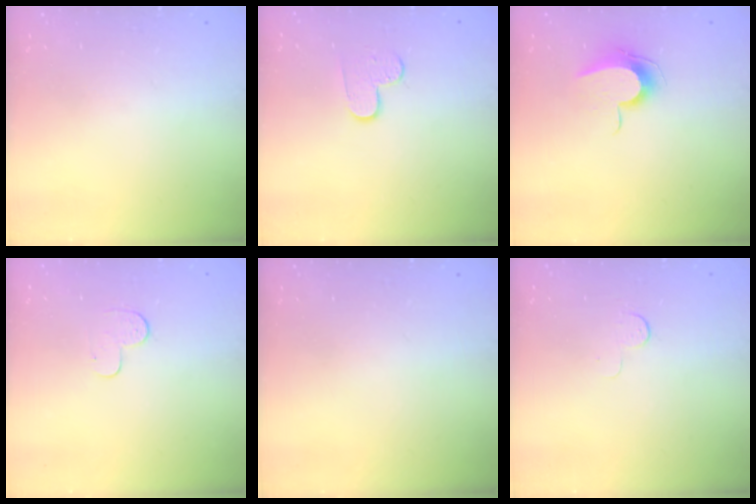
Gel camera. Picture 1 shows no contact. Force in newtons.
{"total": 7.4, "press": 7.4, "slide": 0.7}
{"total": 9.2, "press": 9.2, "slide": 0.8}
{"total": 4.3, "press": 4.2, "slide": 0.4}
{"total": 0.0}
{"total": 3.9, "press": 3.8, "slide": 0.4}